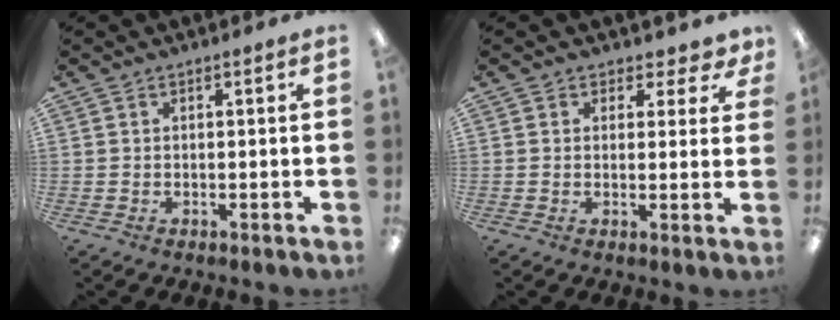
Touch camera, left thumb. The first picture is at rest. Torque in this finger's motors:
{"motor_torque": [0.08, 0.17, 0.05, 0.12, 0.02]}